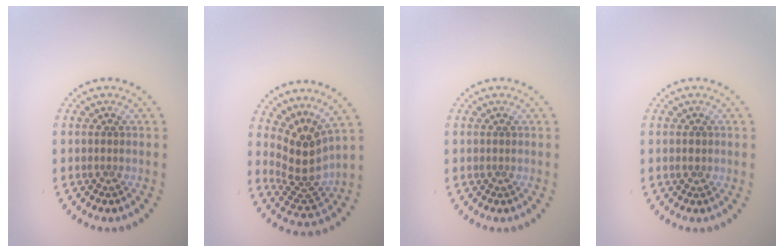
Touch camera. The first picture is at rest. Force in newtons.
{"total": 4.1, "press": 2.8, "slide": 3.0}
{"total": 0.0}
{"total": 1.0, "press": 1.0, "slide": 0.2}